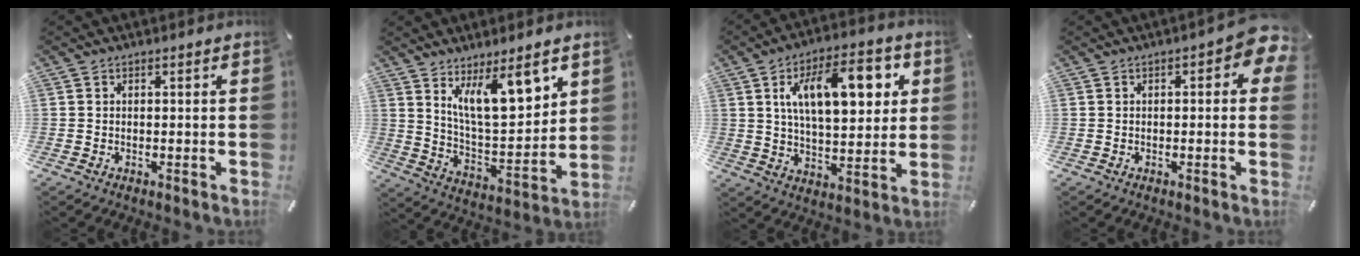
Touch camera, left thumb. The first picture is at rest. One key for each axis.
{"total": 13.3, "fx": 9.0, "fy": 4.5, "fz": 8.5, "tx": -0.141, "ty": -0.051, "tz": 0.158}
{"total": 16.7, "fx": 6.0, "fy": 8.1, "fz": 13.3, "tx": -0.212, "ty": -0.004, "tz": 0.095}
{"total": 5.1, "fx": 0.9, "fy": 2.4, "fz": 4.4, "tx": -0.050, "ty": 0.000, "tz": 0.010}